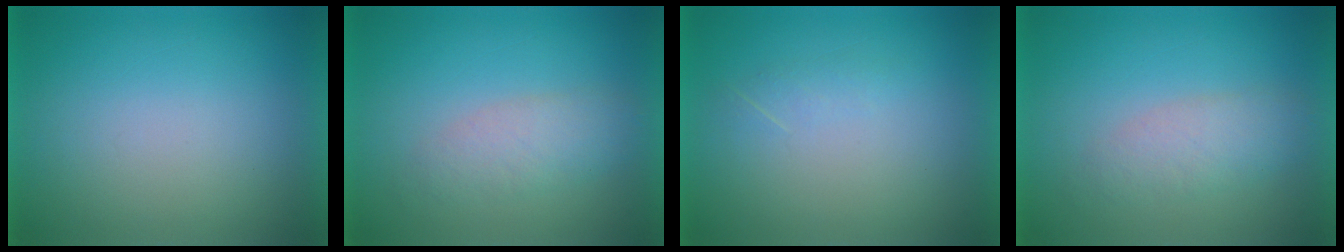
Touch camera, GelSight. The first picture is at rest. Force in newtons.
{"total": 2.9}
{"total": 1.3}
{"total": 2.9}